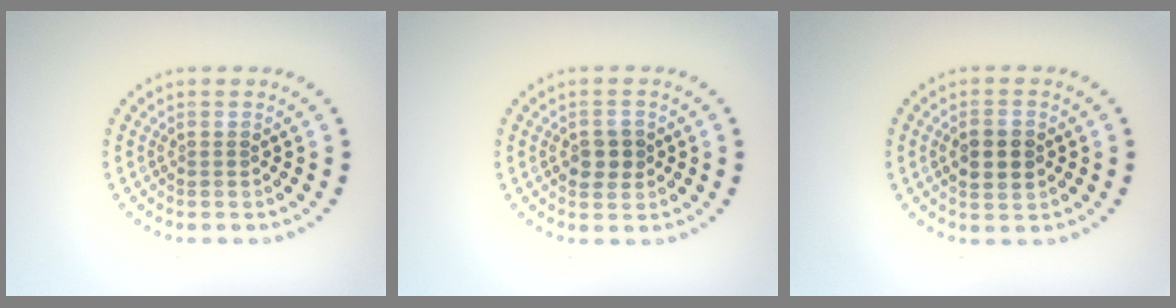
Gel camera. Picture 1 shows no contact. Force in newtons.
{"total": 2.2, "press": 2.2, "slide": 0.3}
{"total": 2.9, "press": 2.9, "slide": 0.3}